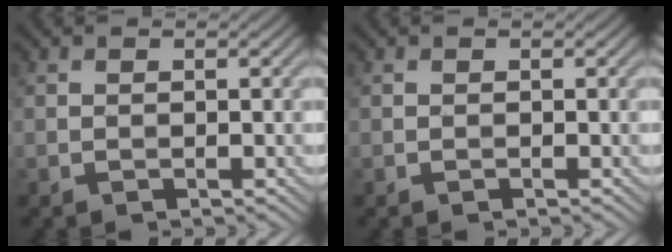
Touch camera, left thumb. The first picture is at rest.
{"total": 0.0}